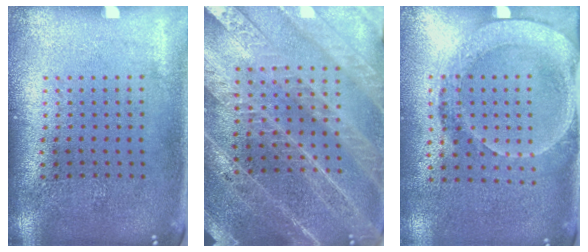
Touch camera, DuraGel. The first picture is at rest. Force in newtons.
{"total": 4.2, "press": 3.8, "slide": 1.8}
{"total": 1.7, "press": 1.5, "slide": 0.8}